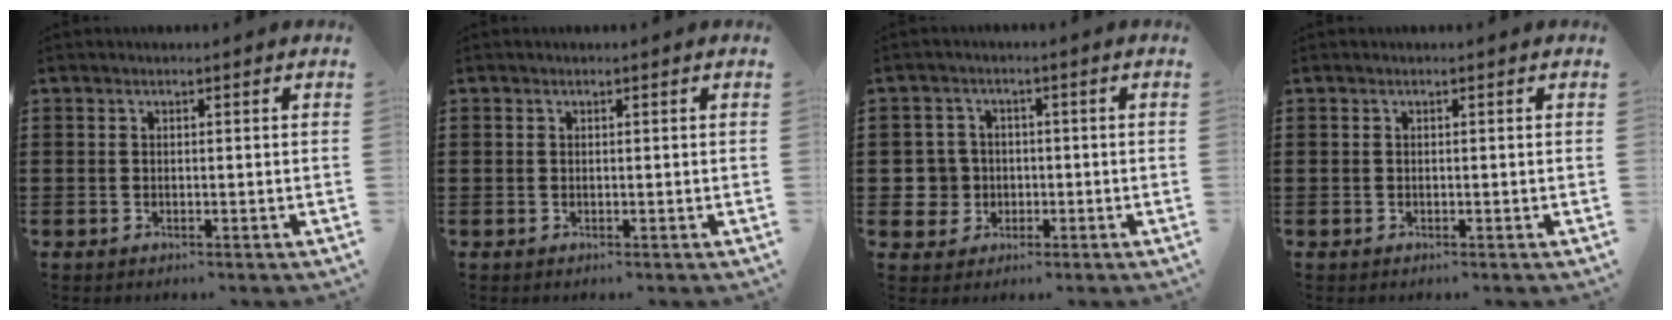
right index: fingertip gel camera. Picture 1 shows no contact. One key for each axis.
{"total": 0.0}
{"total": 4.8, "fx": -0.5, "fy": 4.7, "fz": 1.0, "tx": -0.044, "ty": 0.012, "tz": -0.012}
{"total": 0.0}